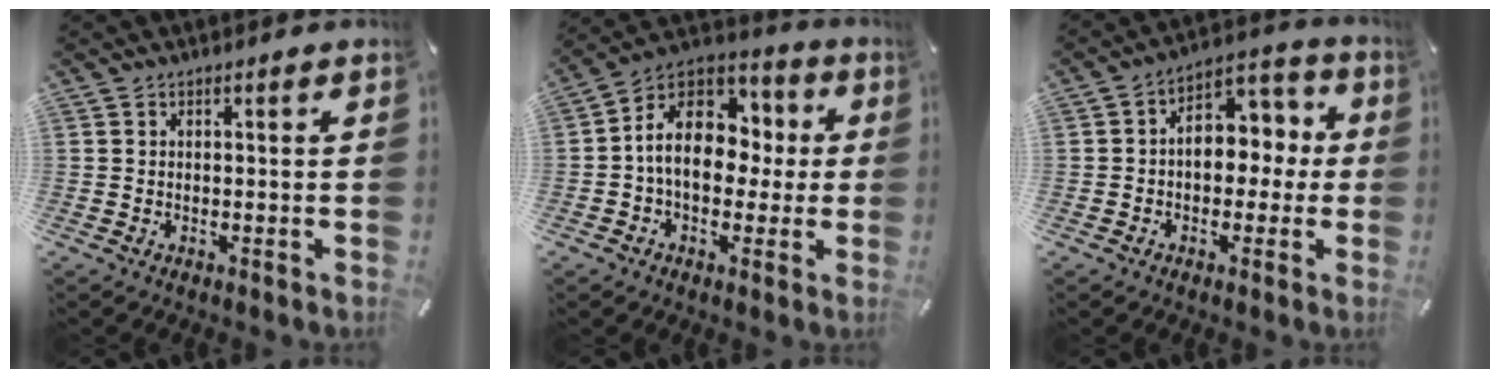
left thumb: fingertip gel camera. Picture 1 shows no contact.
{"total": 13.2, "force": [-0.1, 10.3, 8.2], "torque": [-0.159, 0.000, -0.001]}
{"total": 8.8, "force": [-0.6, 6.9, 5.4], "torque": [-0.064, 0.002, -0.015]}